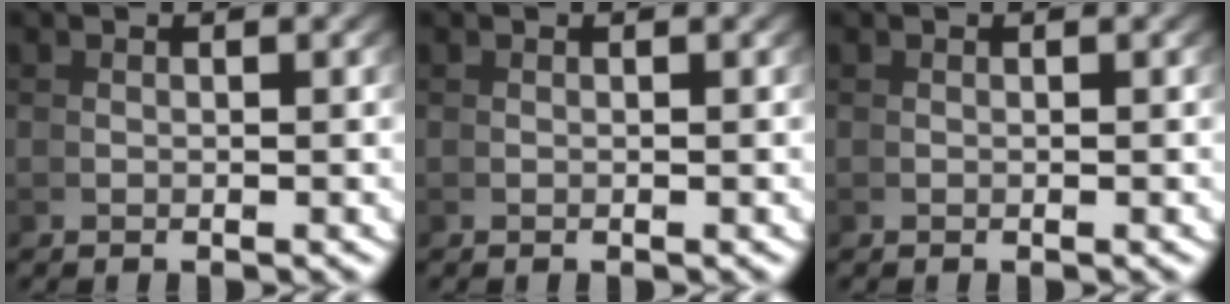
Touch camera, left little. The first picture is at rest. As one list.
[{"total": 0.0}, {"total": 0.0}]